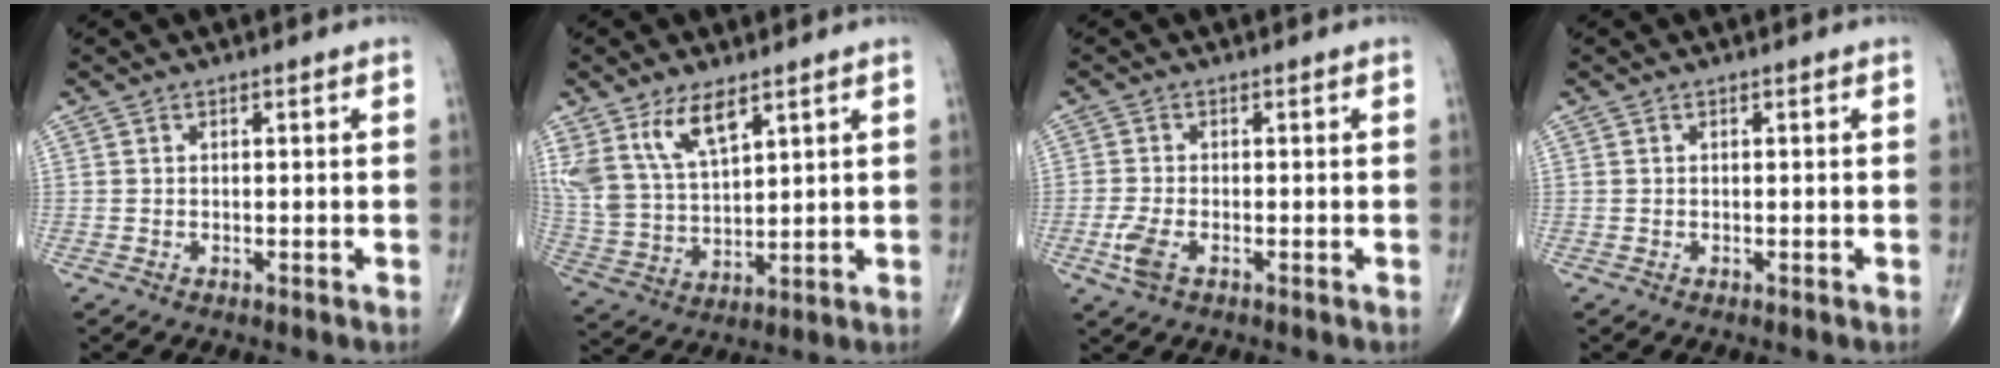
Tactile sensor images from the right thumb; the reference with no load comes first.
{"total": 11.7, "force": [7.0, 5.1, 7.9], "torque": [-0.149, -0.024, 0.151]}
{"total": 3.7, "force": [-1.4, 1.8, 2.9], "torque": [-0.073, 0.000, -0.028]}
{"total": 0.0}